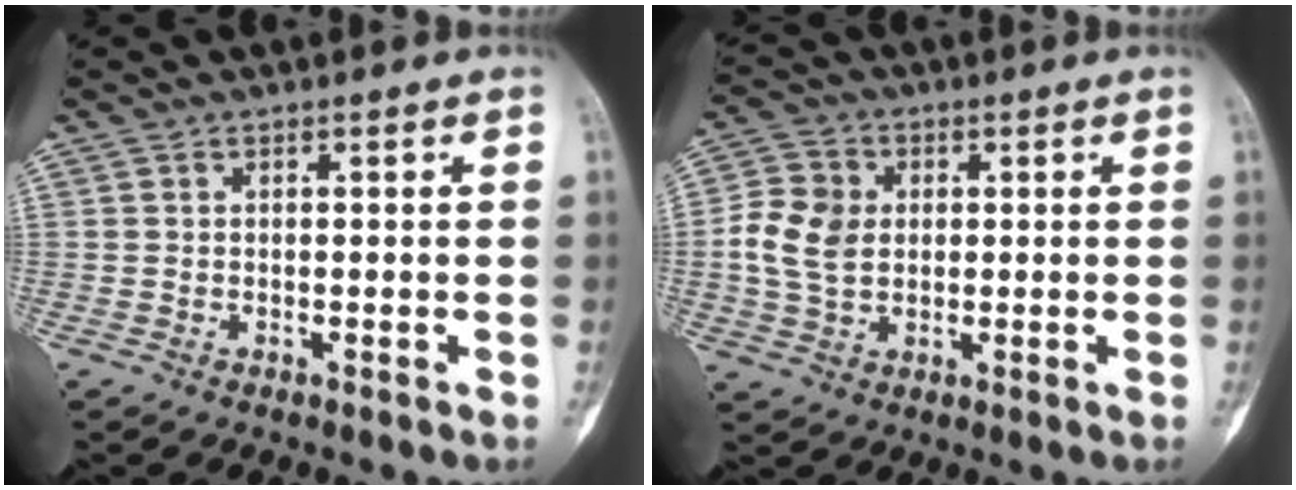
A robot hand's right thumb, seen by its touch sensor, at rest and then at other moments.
{"total": 9.0, "force": [0.5, 7.0, 5.6], "torque": [-0.100, 0.009, 0.009]}